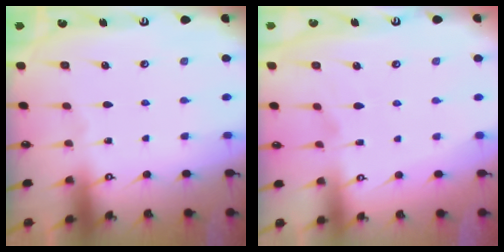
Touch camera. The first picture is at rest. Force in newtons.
{"total": 3.1, "press": 2.9, "slide": 1.0}